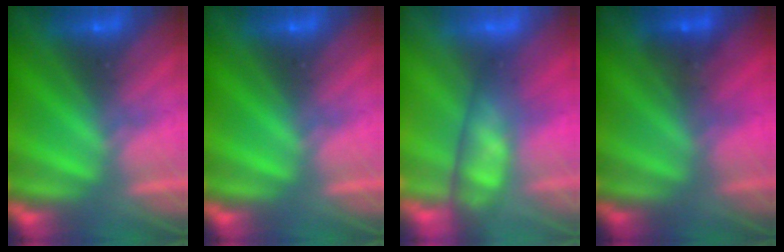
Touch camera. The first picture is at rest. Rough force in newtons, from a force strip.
{"total": 0.0}
{"total": 4.0}
{"total": 1.3}